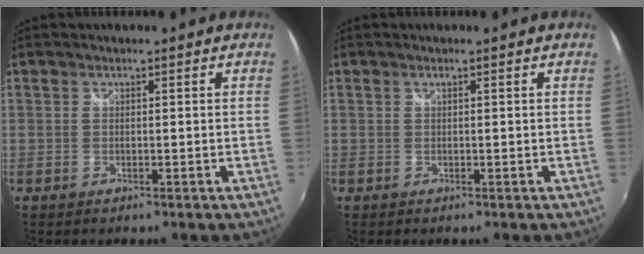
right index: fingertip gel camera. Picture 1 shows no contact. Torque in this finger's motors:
{"motor_torque": [0.14, 0.02, 0.05, 0.02]}